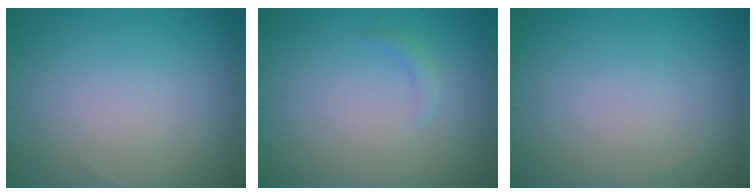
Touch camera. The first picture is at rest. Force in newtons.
{"total": 0.9, "press": 0.9, "slide": 0.1}
{"total": 0.0}